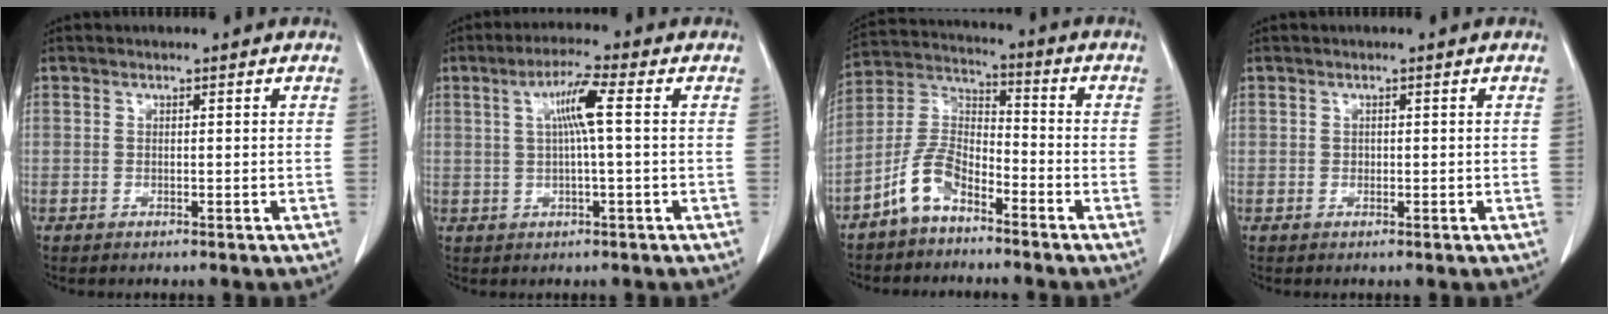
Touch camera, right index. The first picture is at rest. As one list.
[{"total": 6.1, "force": [1.1, 0.6, 5.9], "torque": [-0.112, 0.014, 0.022]}, {"total": 9.0, "force": [-5.9, 4.1, 5.5], "torque": [-0.131, 0.016, -0.122]}, {"total": 1.0, "force": [-0.1, 0.8, 0.6], "torque": [-0.015, 0.009, 0.002]}]